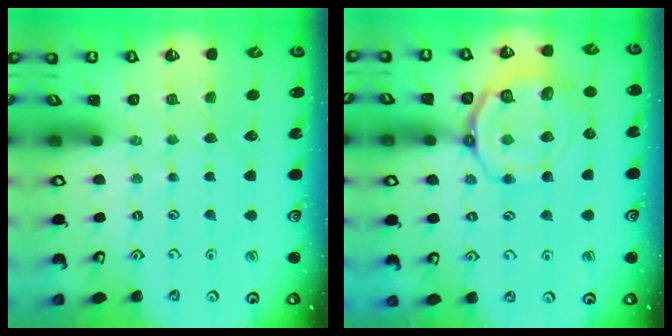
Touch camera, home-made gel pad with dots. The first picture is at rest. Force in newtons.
{"total": 12.6, "press": 12.5, "slide": 1.4}